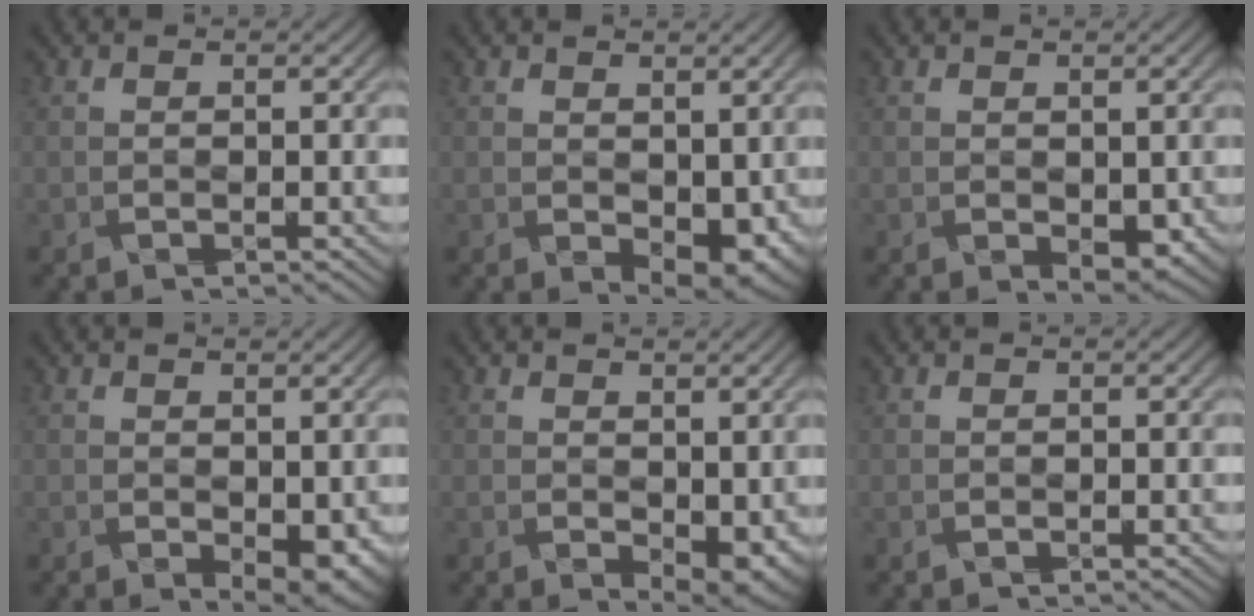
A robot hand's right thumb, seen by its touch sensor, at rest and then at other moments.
{"total": 4.8, "force": [-0.2, 3.0, 3.8], "torque": [-0.061, -0.015, 0.016]}
{"total": 2.2, "force": [-0.2, 1.3, 1.8], "torque": [-0.030, -0.008, 0.009]}
{"total": 3.9, "force": [-0.6, 2.1, 3.3], "torque": [-0.049, -0.012, 0.006]}
{"total": 4.4, "force": [-0.1, 2.5, 3.6], "torque": [-0.058, -0.012, 0.018]}
{"total": 0.0}